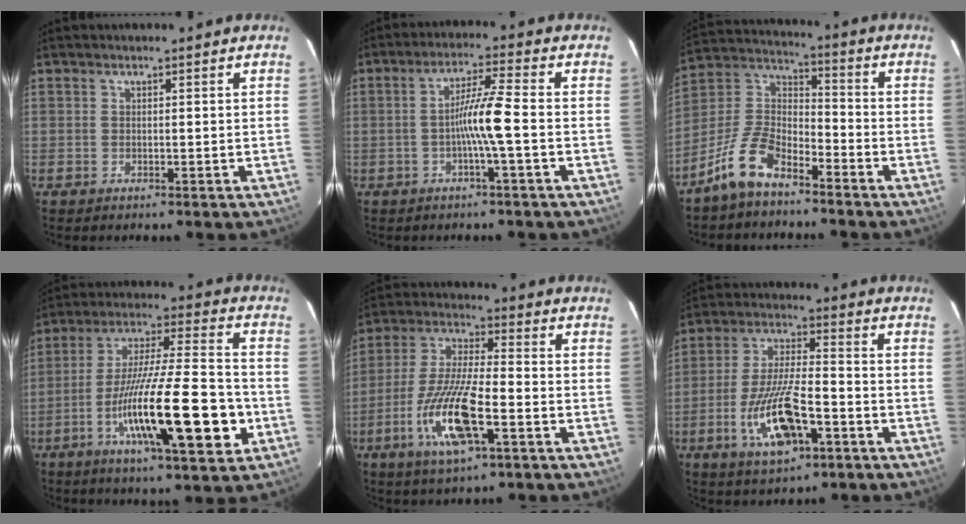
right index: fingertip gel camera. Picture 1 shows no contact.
{"total": 6.6, "force": [-1.3, -0.8, 6.4], "torque": [-0.119, 0.008, -0.026]}
{"total": 10.0, "force": [-7.4, 3.9, 5.5], "torque": [-0.129, 0.018, -0.150]}
{"total": 20.6, "force": [-6.7, 2.3, 19.3], "torque": [-0.322, -0.013, -0.107]}
{"total": 13.8, "force": [-5.2, 2.6, 12.6], "torque": [-0.259, -0.013, -0.094]}
{"total": 12.8, "force": [-5.0, 3.6, 11.2], "torque": [-0.224, -0.006, -0.088]}